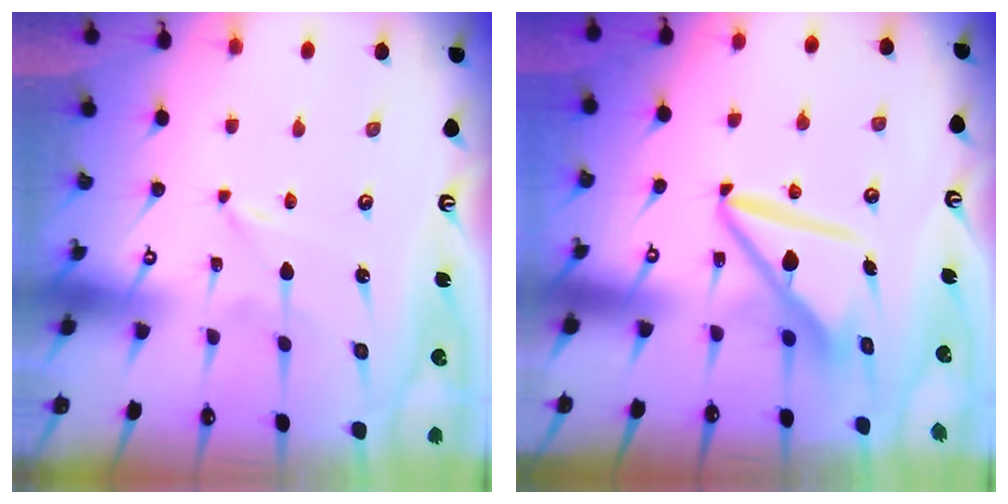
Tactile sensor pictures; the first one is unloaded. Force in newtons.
{"total": 8.7, "press": 8.6, "slide": 1.0}